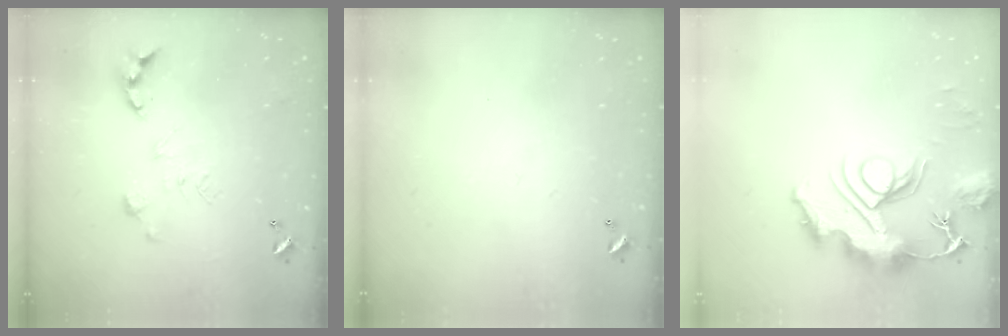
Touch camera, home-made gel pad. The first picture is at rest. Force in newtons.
{"total": 0.0}
{"total": 13.9, "press": 13.8, "slide": 1.5}